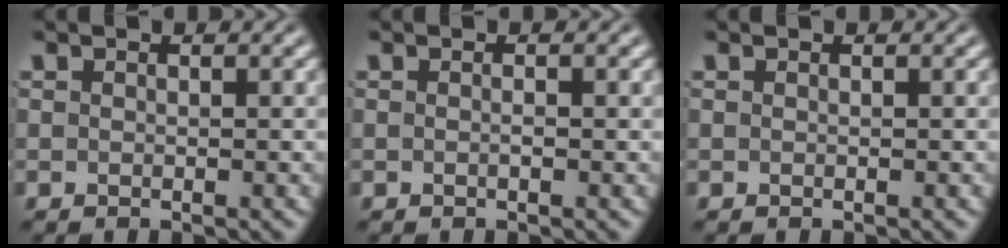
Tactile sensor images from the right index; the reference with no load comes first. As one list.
[{"total": 0.5, "force": [-0.2, 0.0, 0.5], "torque": [-0.013, 0.001, -0.004]}, {"total": 0.0}]